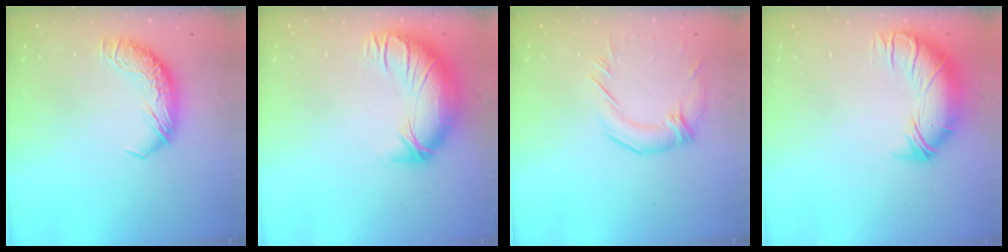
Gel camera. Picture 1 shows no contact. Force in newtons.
{"total": 3.7, "press": 2.0, "slide": 3.1}
{"total": 2.1, "press": 1.4, "slide": 1.6}
{"total": 2.7, "press": 1.6, "slide": 2.2}